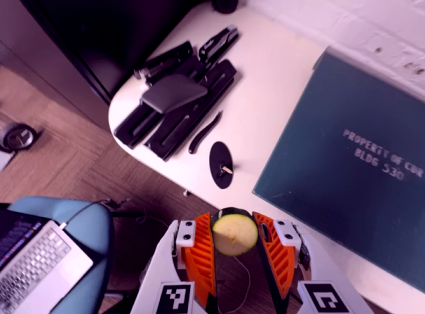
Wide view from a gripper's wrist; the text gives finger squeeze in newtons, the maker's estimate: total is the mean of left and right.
{"total": 9.5, "left": 9.1, "right": 10.0}